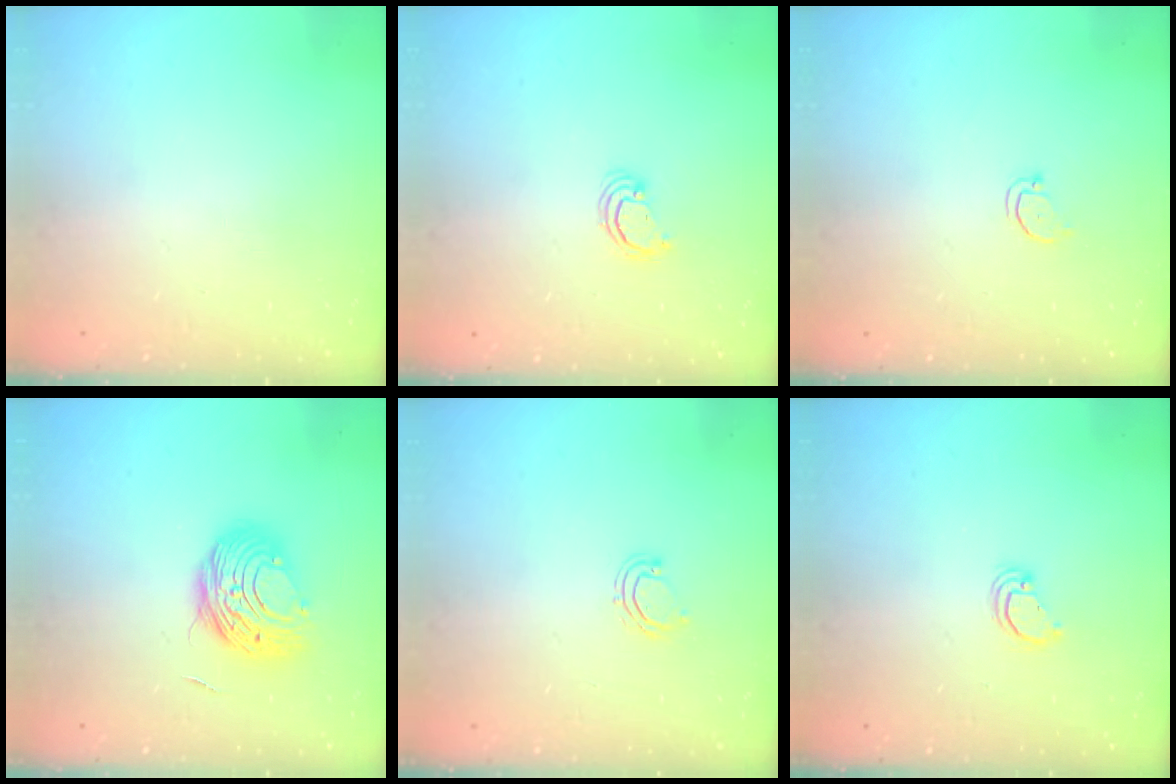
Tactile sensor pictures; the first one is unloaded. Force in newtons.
{"total": 2.4, "press": 2.4, "slide": 0.3}
{"total": 2.2, "press": 2.2, "slide": 0.2}
{"total": 10.0, "press": 10.0, "slide": 0.8}
{"total": 5.9, "press": 5.8, "slide": 1.3}
{"total": 3.3, "press": 3.3, "slide": 0.2}